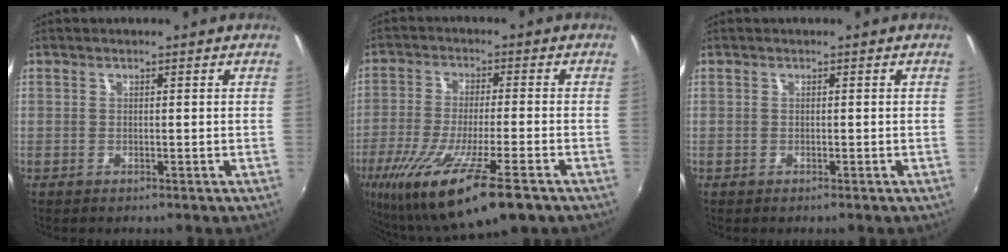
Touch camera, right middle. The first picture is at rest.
{"total": 17.9, "force": [-10.0, 3.2, 14.5], "torque": [-0.288, -0.066, -0.173]}
{"total": 0.0}